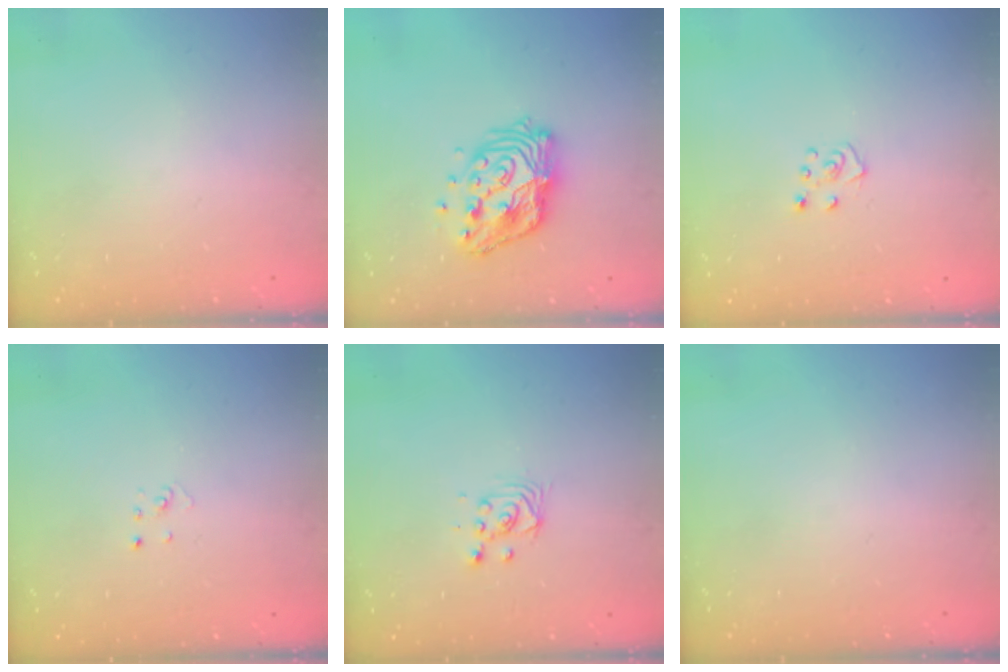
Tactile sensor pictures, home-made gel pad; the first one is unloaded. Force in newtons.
{"total": 14.1, "press": 14.1, "slide": 1.1}
{"total": 4.6, "press": 4.6, "slide": 0.5}
{"total": 2.1, "press": 2.1, "slide": 0.1}
{"total": 3.3, "press": 3.3, "slide": 0.4}
{"total": 0.0}